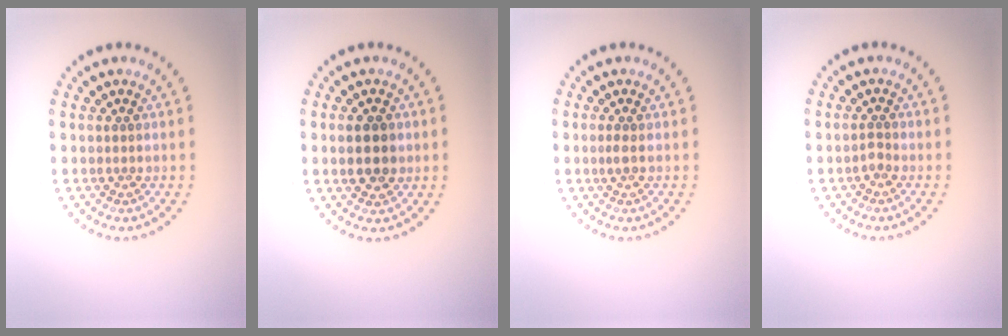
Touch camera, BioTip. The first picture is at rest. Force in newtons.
{"total": 2.7, "press": 2.7, "slide": 0.2}
{"total": 0.6, "press": 0.5, "slide": 0.2}
{"total": 0.7, "press": 0.6, "slide": 0.4}